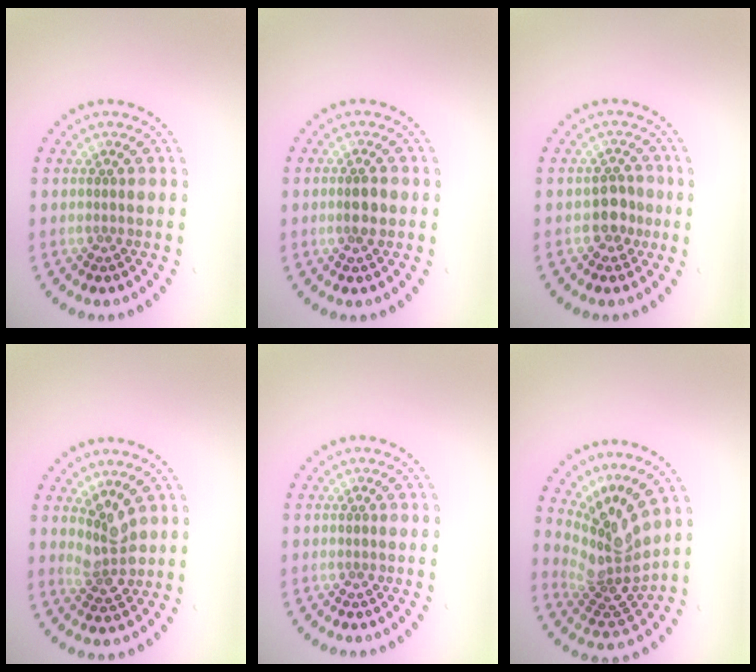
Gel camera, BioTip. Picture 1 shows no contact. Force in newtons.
{"total": 1.8, "press": 1.7, "slide": 0.6}
{"total": 2.1, "press": 1.9, "slide": 1.0}
{"total": 2.9, "press": 2.7, "slide": 1.0}
{"total": 0.0}
{"total": 4.6, "press": 3.0, "slide": 3.4}